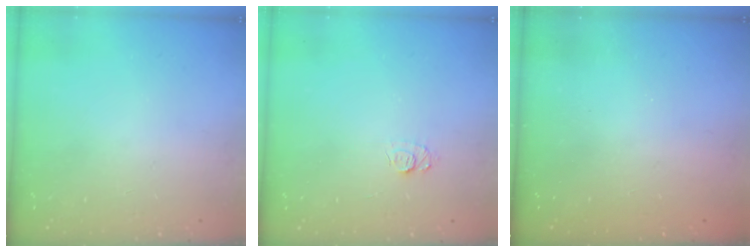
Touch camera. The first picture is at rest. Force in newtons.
{"total": 5.8, "press": 5.8, "slide": 0.6}
{"total": 2.5, "press": 2.4, "slide": 0.8}